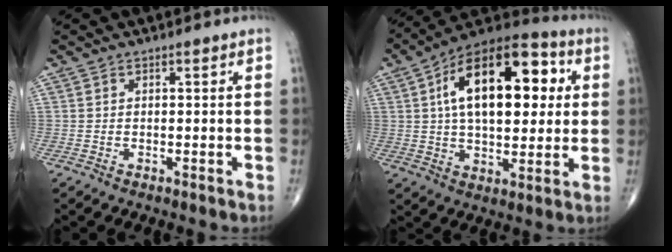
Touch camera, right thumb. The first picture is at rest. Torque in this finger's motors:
{"motor_torque": [0.65, 4.36, 1.92, 0.85, 0.20]}